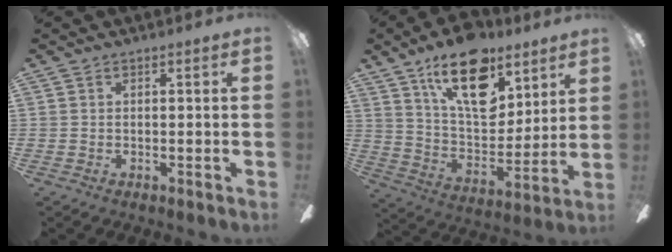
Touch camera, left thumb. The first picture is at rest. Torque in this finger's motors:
{"motor_torque": [0.79, 0.77, 1.85, -0.92, 0.15]}